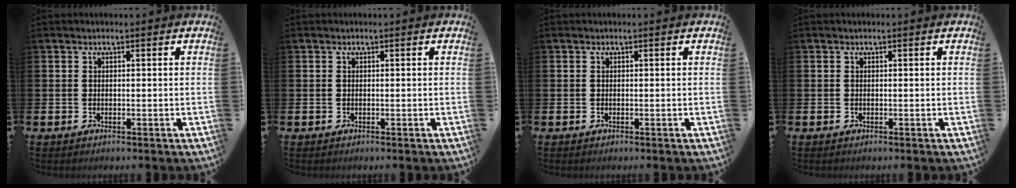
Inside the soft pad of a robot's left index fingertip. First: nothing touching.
{"total": 0.0}
{"total": 0.0}
{"total": 0.0}